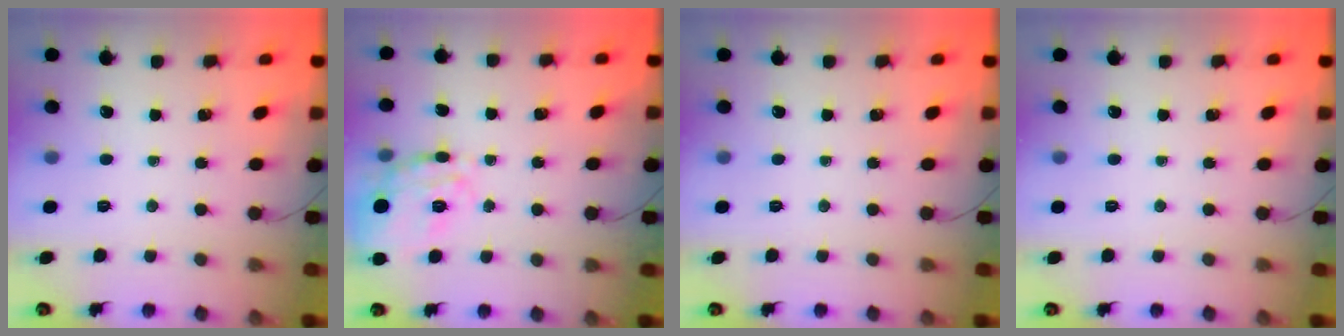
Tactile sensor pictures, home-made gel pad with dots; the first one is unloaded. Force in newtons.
{"total": 14.7, "press": 14.6, "slide": 0.8}
{"total": 0.0}
{"total": 0.0}